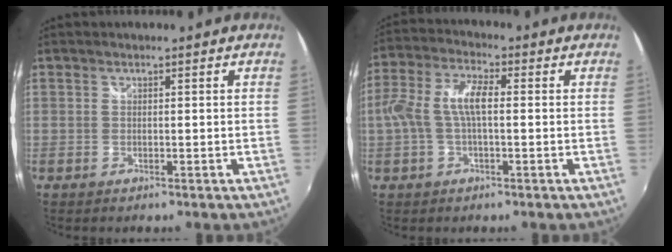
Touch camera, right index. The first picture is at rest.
{"total": 8.2, "force": [-0.1, 3.0, 7.6], "torque": [-0.163, 0.015, -0.001]}